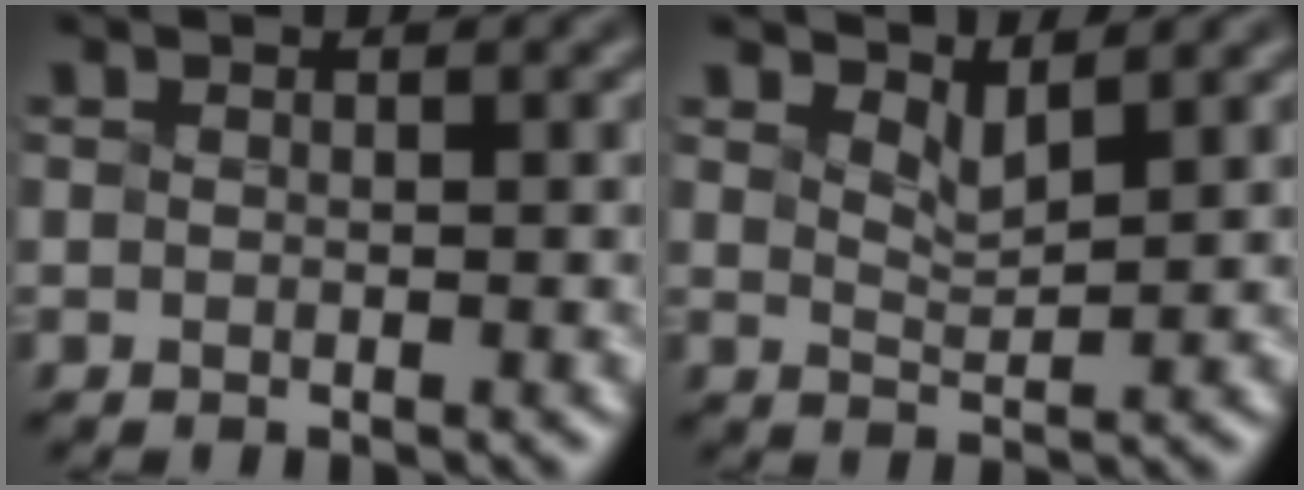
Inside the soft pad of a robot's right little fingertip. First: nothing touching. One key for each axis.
{"total": 1.5, "fx": 1.5, "fy": -0.3, "fz": 0.2, "tx": -0.009, "ty": 0.004, "tz": 0.048}